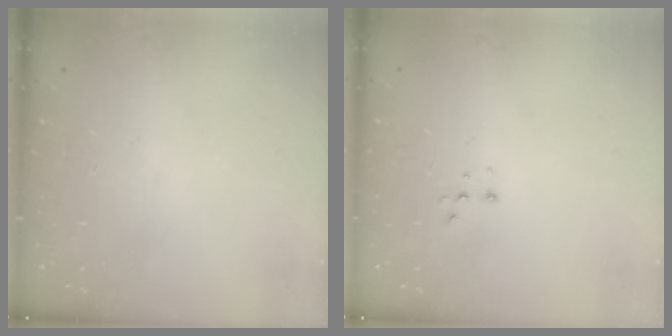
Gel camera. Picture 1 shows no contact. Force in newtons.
{"total": 2.2, "press": 2.2, "slide": 0.5}